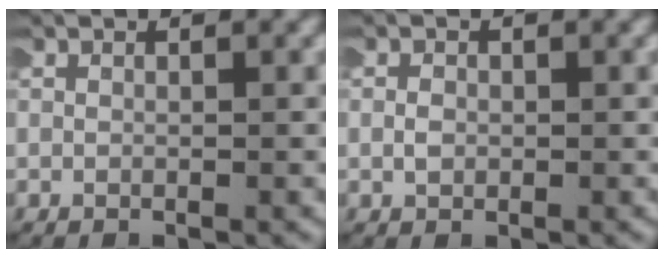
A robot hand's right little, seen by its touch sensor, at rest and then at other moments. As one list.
[{"total": 0.7, "force": [-0.2, 0.5, 0.4], "torque": [-0.014, 0.002, -0.003]}]